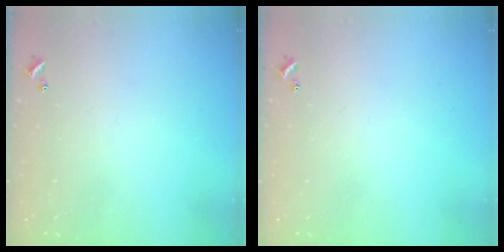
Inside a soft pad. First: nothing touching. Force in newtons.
{"total": 0.0}